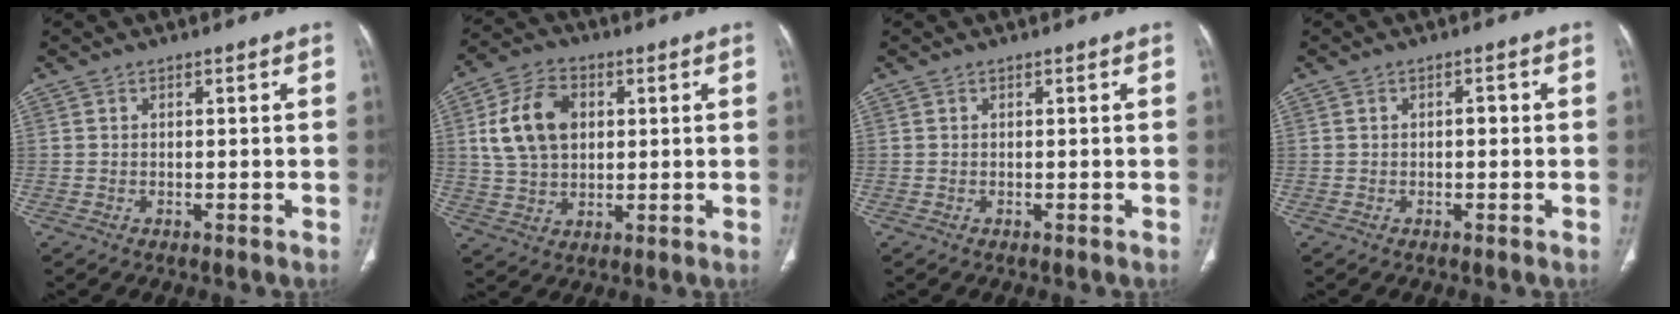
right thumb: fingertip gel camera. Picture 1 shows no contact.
{"total": 12.1, "force": [2.7, 8.4, 8.4], "torque": [-0.143, 0.006, 0.049]}
{"total": 0.0}
{"total": 1.4, "force": [-0.1, 0.8, 1.1], "torque": [-0.012, 0.005, -0.005]}